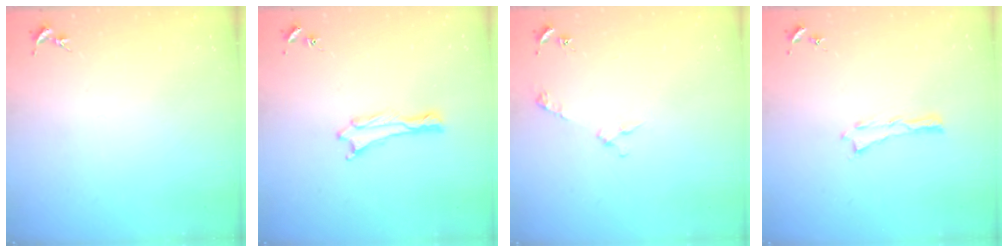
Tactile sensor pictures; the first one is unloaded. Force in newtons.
{"total": 0.0}
{"total": 3.3, "press": 3.3, "slide": 0.4}
{"total": 0.0}